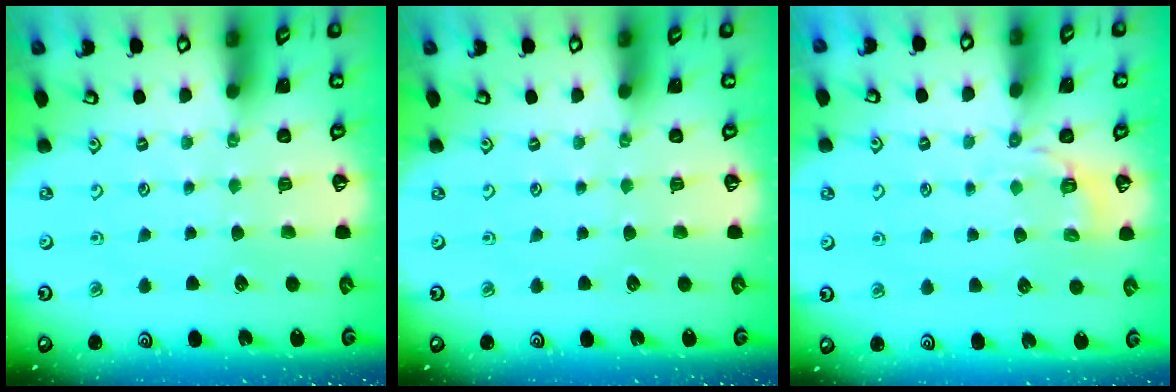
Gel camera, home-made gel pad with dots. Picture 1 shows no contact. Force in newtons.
{"total": 0.0}
{"total": 4.2, "press": 3.6, "slide": 2.2}